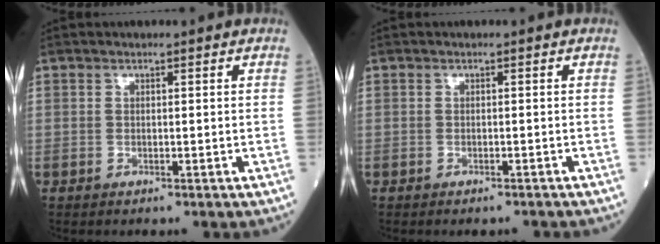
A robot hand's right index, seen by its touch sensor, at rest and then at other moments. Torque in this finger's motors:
{"motor_torque": [0.02, -0.03, -0.04, 0.01]}